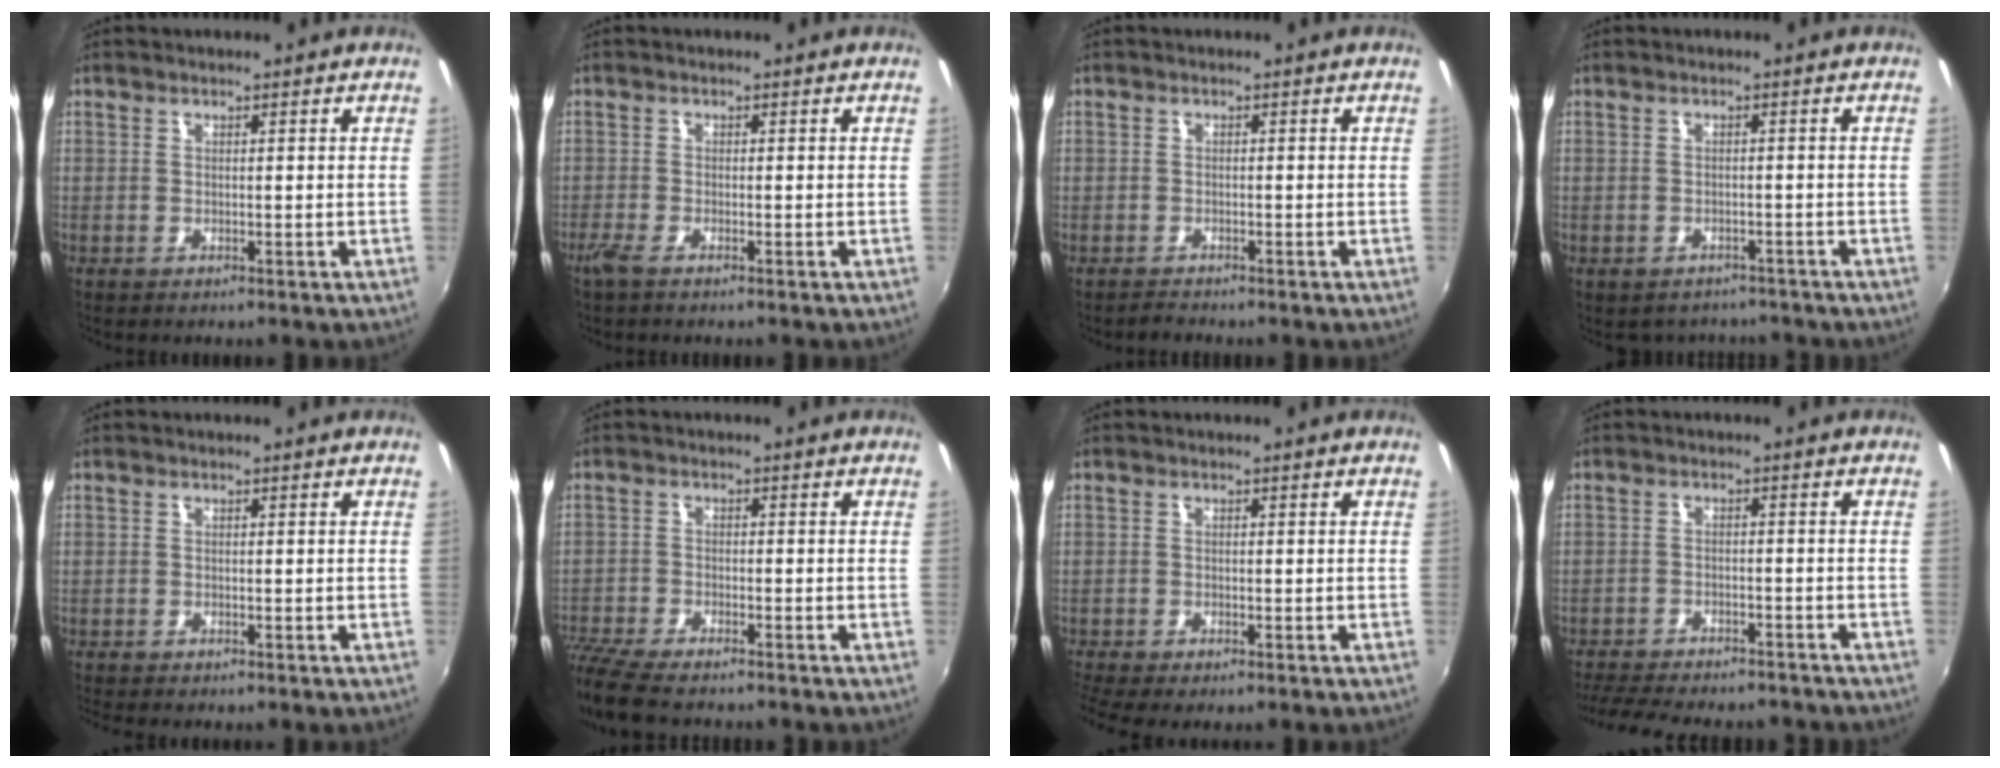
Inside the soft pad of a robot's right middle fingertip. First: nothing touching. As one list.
[{"total": 2.1, "force": [-1.6, 0.3, 1.3], "torque": [-0.031, -0.008, -0.033]}, {"total": 1.4, "force": [-1.3, 0.6, -0.3], "torque": [0.000, 0.005, -0.023]}, {"total": 4.5, "force": [-3.9, 2.3, 0.8], "torque": [-0.021, -0.011, -0.048]}, {"total": 2.3, "force": [-1.9, 0.5, 1.3], "torque": [-0.024, -0.014, -0.028]}, {"total": 9.3, "force": [-8.1, 1.5, 4.2], "torque": [-0.115, -0.035, -0.151]}, {"total": 5.0, "force": [-3.8, 1.0, 3.1], "torque": [-0.075, -0.029, -0.066]}, {"total": 14.9, "force": [-13.0, 3.7, 6.4], "torque": [-0.140, -0.026, -0.188]}]